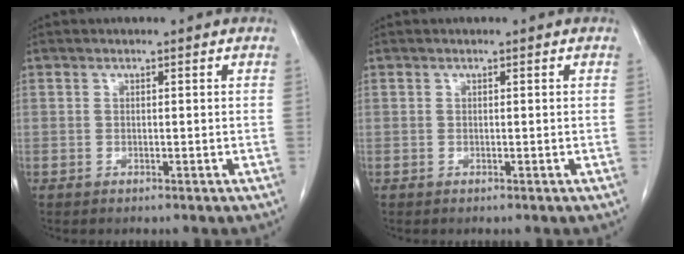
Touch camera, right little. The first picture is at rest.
{"total": 0.0}